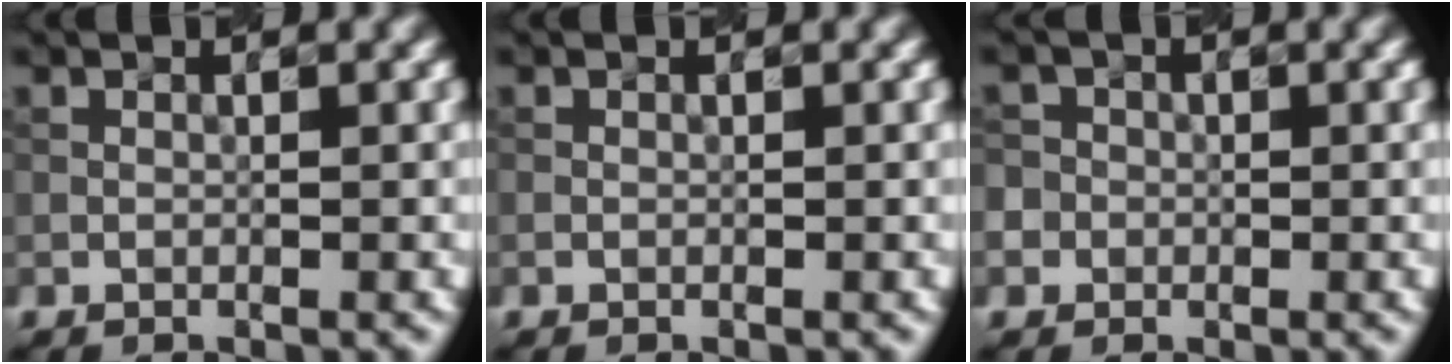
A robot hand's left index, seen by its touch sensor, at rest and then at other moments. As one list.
[{"total": 0.0}, {"total": 3.4, "force": [-0.4, 3.3, 0.9], "torque": [0.004, 0.019, -0.035]}]